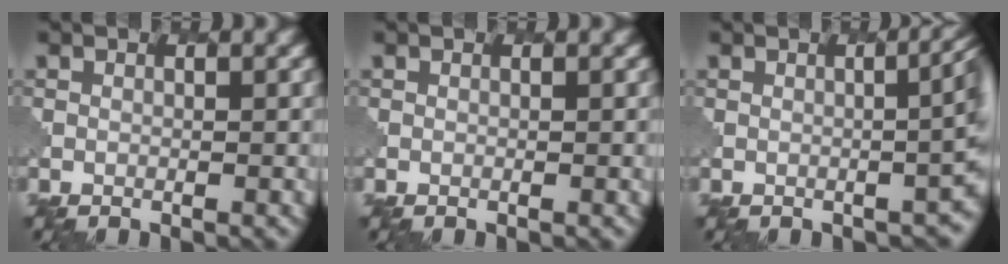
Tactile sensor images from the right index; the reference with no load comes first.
{"total": 0.0}
{"total": 6.7, "force": [-1.1, 3.0, 5.9], "torque": [-0.024, 0.001, -0.008]}